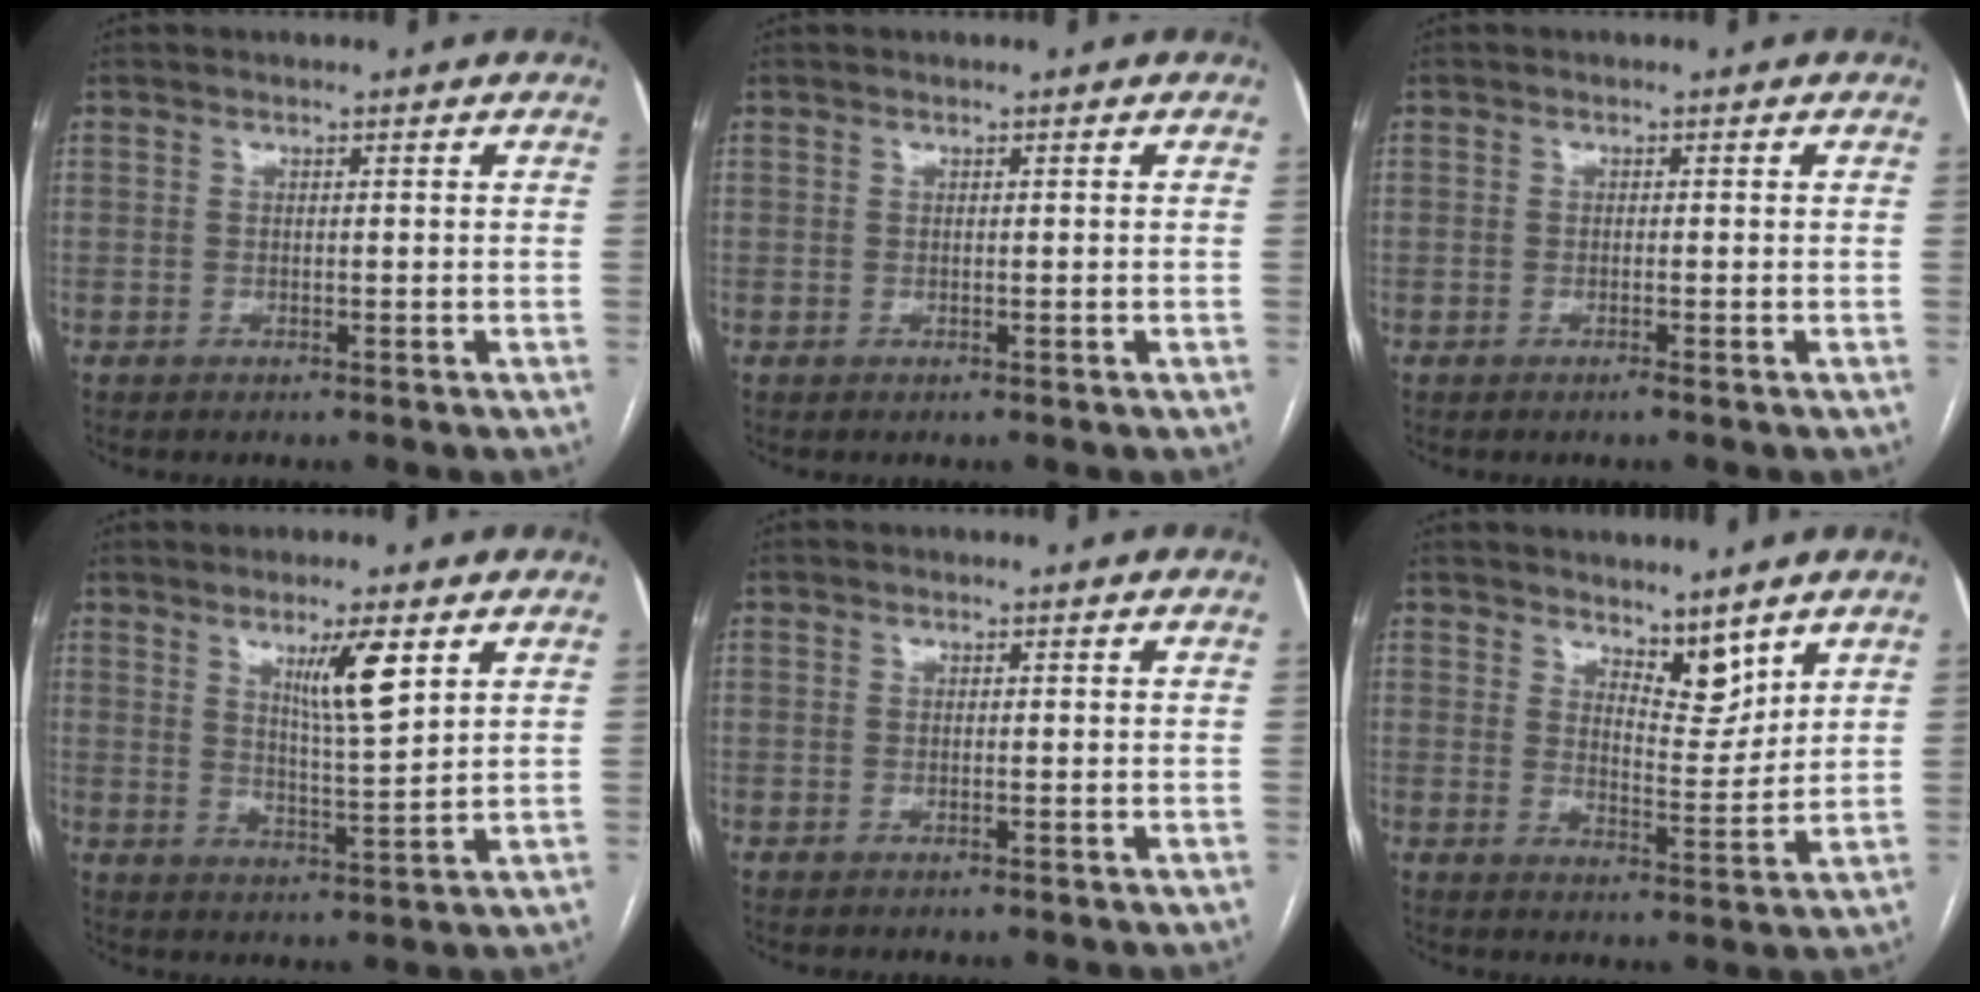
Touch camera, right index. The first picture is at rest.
{"total": 0.0}
{"total": 0.7, "force": [-0.5, -0.1, 0.5], "torque": [-0.011, -0.001, -0.009]}
{"total": 7.1, "force": [3.5, 0.3, 6.2], "torque": [-0.107, -0.012, 0.063]}
{"total": 0.0}
{"total": 5.5, "force": [4.4, 2.1, 2.6], "torque": [-0.040, -0.008, 0.080]}